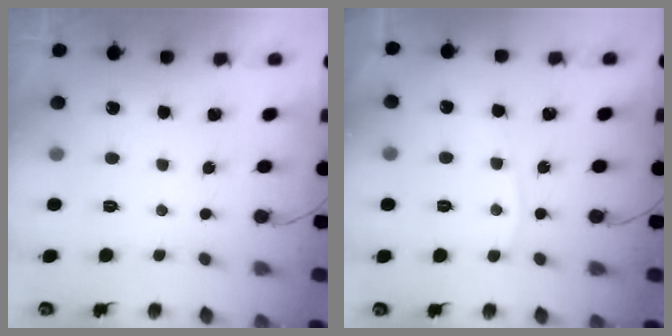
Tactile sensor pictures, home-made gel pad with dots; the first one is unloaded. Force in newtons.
{"total": 3.6, "press": 3.6, "slide": 0.5}